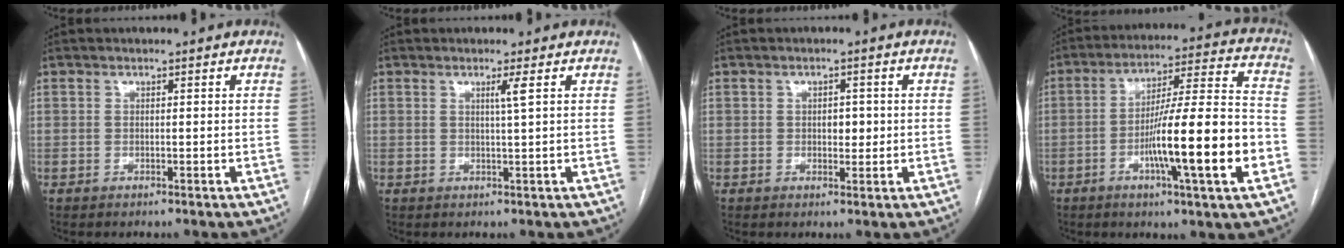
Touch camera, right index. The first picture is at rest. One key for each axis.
{"total": 1.6, "fx": 0.7, "fy": -0.6, "fz": 1.4, "tx": -0.027, "ty": -0.002, "tz": 0.016}
{"total": 2.3, "fx": 0.1, "fy": 1.4, "fz": 1.9, "tx": -0.024, "ty": 0.002, "tz": 0.003}
{"total": 17.2, "fx": -5.1, "fy": 0.3, "fz": 16.4, "tx": -0.268, "ty": 0.002, "tz": -0.081}